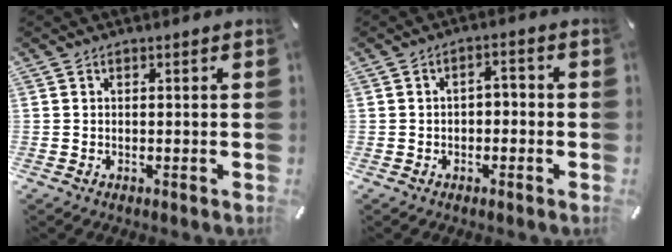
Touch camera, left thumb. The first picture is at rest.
{"total": 2.8, "force": [-1.3, 1.5, 2.0], "torque": [-0.034, 0.014, -0.027]}